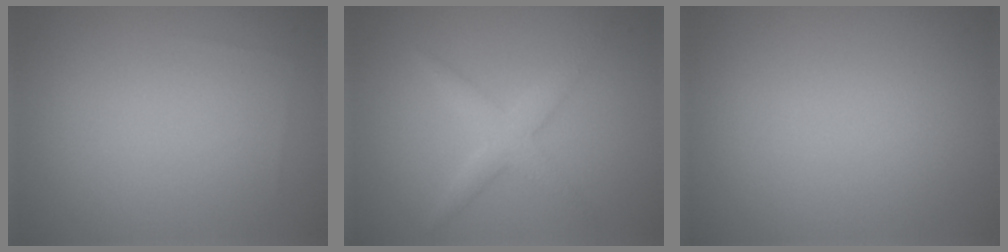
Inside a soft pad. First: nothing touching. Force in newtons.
{"total": 2.7, "press": 2.7, "slide": 0.1}
{"total": 0.0}